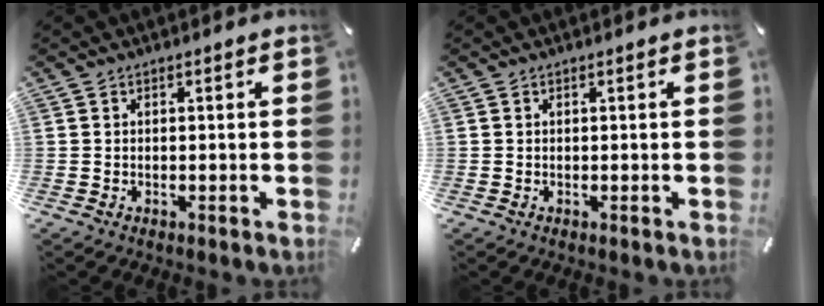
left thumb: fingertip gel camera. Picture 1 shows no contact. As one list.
[{"total": 0.0}]